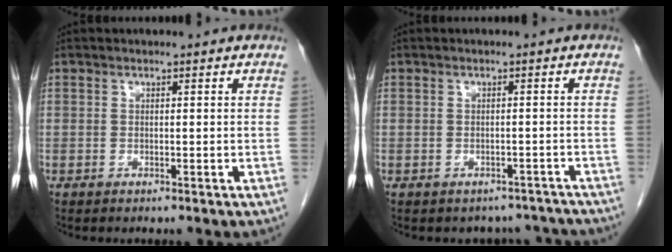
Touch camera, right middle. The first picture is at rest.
{"total": 5.5, "force": [-4.9, 2.5, -0.3], "torque": [0.010, 0.017, -0.048]}